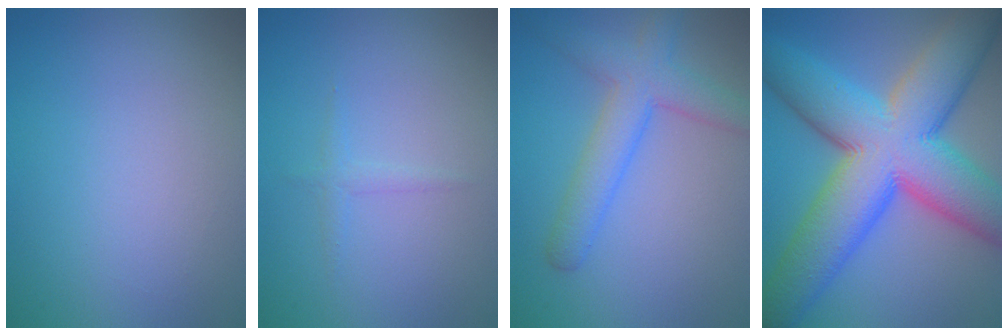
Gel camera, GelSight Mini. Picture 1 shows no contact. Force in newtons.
{"total": 0.9, "press": 0.9, "slide": 0.0}
{"total": 4.5, "press": 4.5, "slide": 0.2}
{"total": 15.4, "press": 15.4, "slide": 0.6}